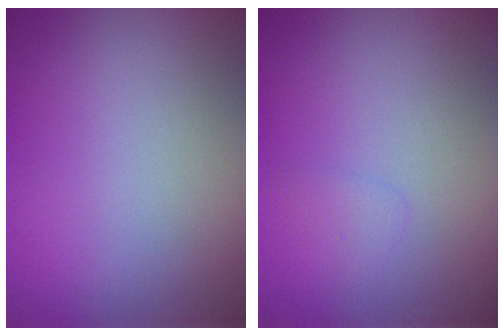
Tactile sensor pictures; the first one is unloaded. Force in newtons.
{"total": 0.8, "press": 0.8, "slide": 0.0}